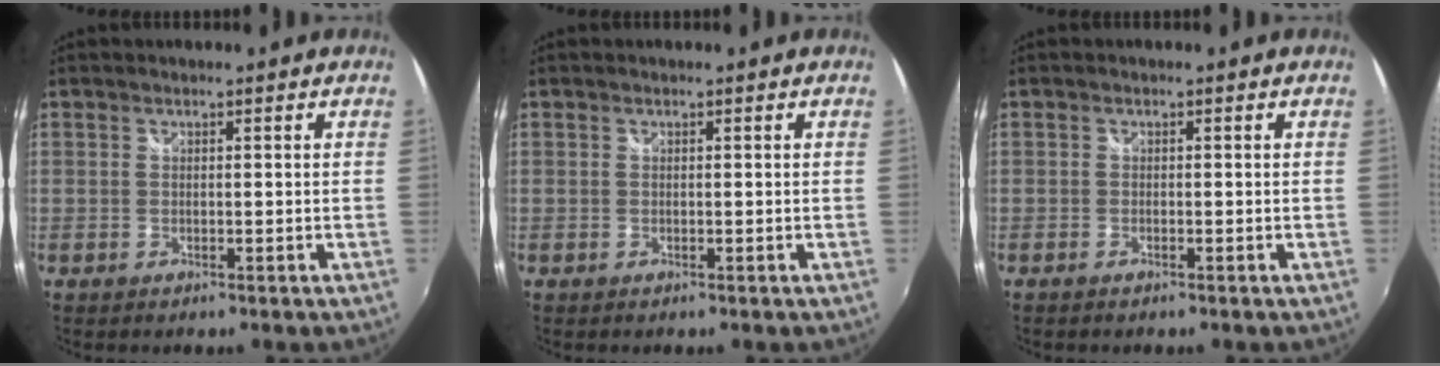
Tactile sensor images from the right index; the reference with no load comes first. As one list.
[{"total": 0.0}, {"total": 0.7, "force": [-0.6, 0.3, 0.3], "torque": [-0.007, -0.003, -0.014]}]